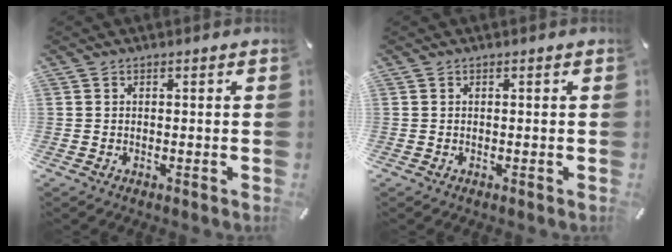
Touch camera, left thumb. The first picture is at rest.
{"total": 0.0}